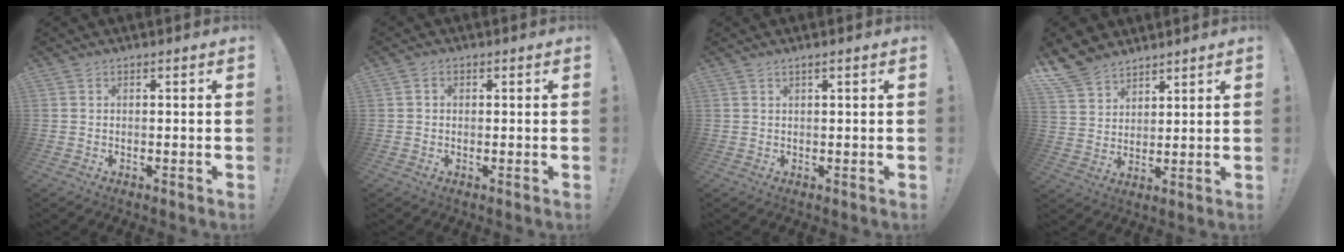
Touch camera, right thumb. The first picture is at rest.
{"total": 1.2, "force": [0.0, 1.1, 0.5], "torque": [-0.007, 0.004, -0.001]}
{"total": 1.2, "force": [0.6, -0.1, 1.0], "torque": [-0.025, 0.002, 0.011]}
{"total": 9.3, "force": [7.5, 4.9, 2.4], "torque": [-0.054, -0.048, 0.151]}